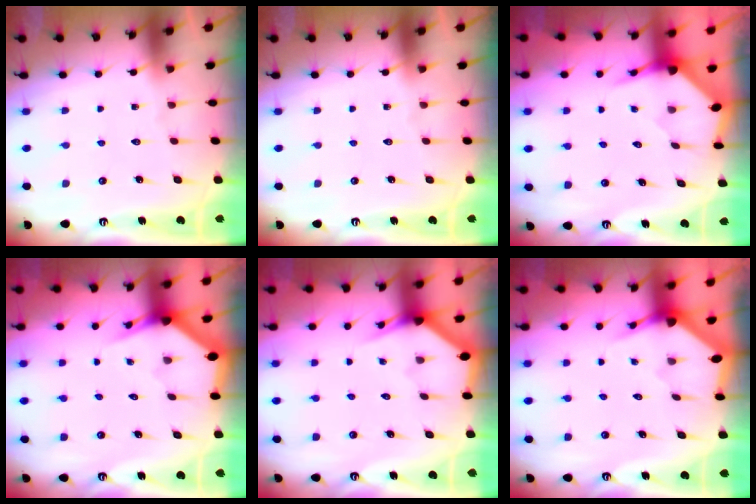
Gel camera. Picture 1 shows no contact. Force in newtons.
{"total": 0.0}
{"total": 3.5, "press": 3.5, "slide": 0.4}
{"total": 3.1, "press": 3.1, "slide": 0.1}
{"total": 3.1, "press": 3.1, "slide": 0.1}
{"total": 2.9, "press": 2.9, "slide": 0.2}